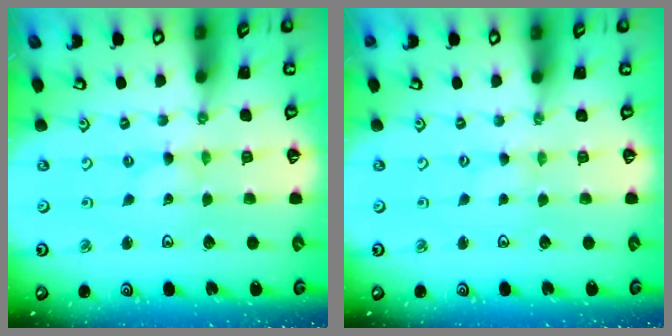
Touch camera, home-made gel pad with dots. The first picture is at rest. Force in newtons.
{"total": 0.0}